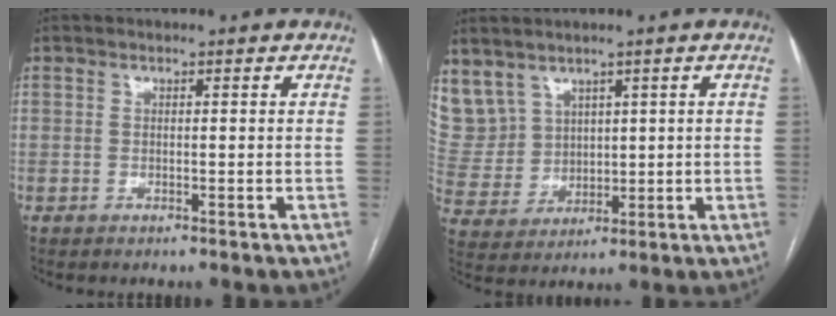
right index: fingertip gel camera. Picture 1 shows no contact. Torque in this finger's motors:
{"motor_torque": [-0.36, 0.49, 0.00, 0.00]}